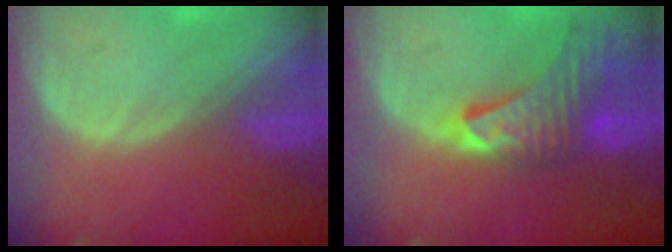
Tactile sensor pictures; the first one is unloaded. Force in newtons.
{"total": 9.2, "press": 8.2, "slide": 4.2}